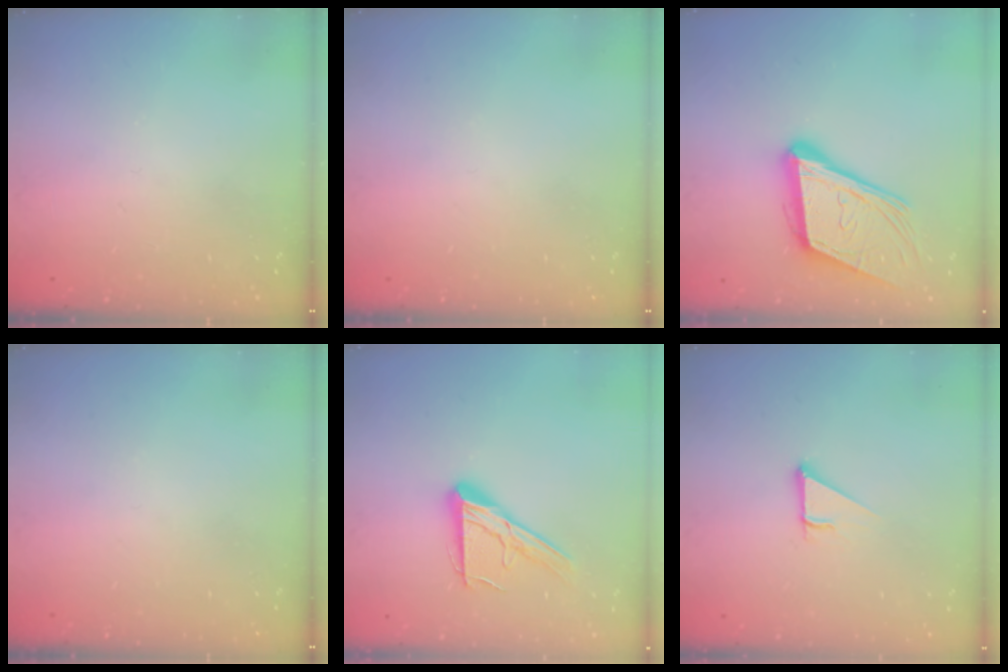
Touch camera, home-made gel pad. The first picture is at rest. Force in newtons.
{"total": 0.0}
{"total": 18.8, "press": 18.4, "slide": 4.2}
{"total": 0.0}
{"total": 13.9, "press": 13.8, "slide": 1.3}
{"total": 2.9, "press": 2.8, "slide": 0.2}